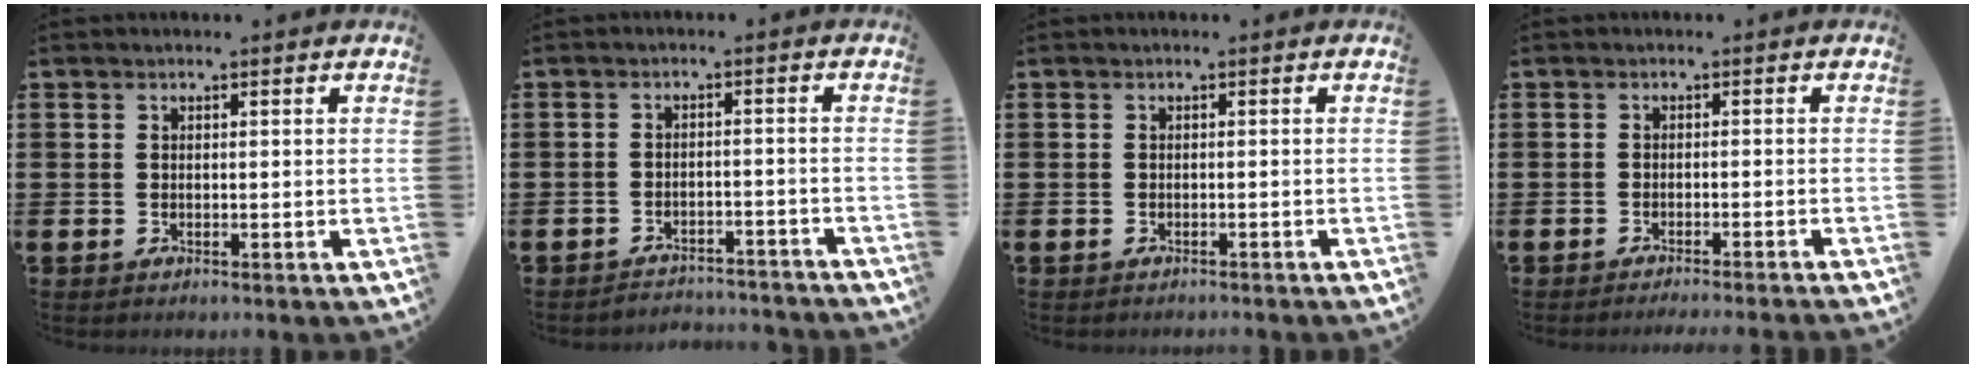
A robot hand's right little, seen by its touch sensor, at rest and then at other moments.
{"total": 2.6, "force": [-2.6, 0.0, -0.2], "torque": [-0.003, 0.004, -0.057]}
{"total": 0.5, "force": [-0.5, 0.0, 0.0], "torque": [-0.001, -0.001, -0.011]}
{"total": 1.2, "force": [-1.1, -0.3, 0.1], "torque": [0.000, 0.001, -0.022]}